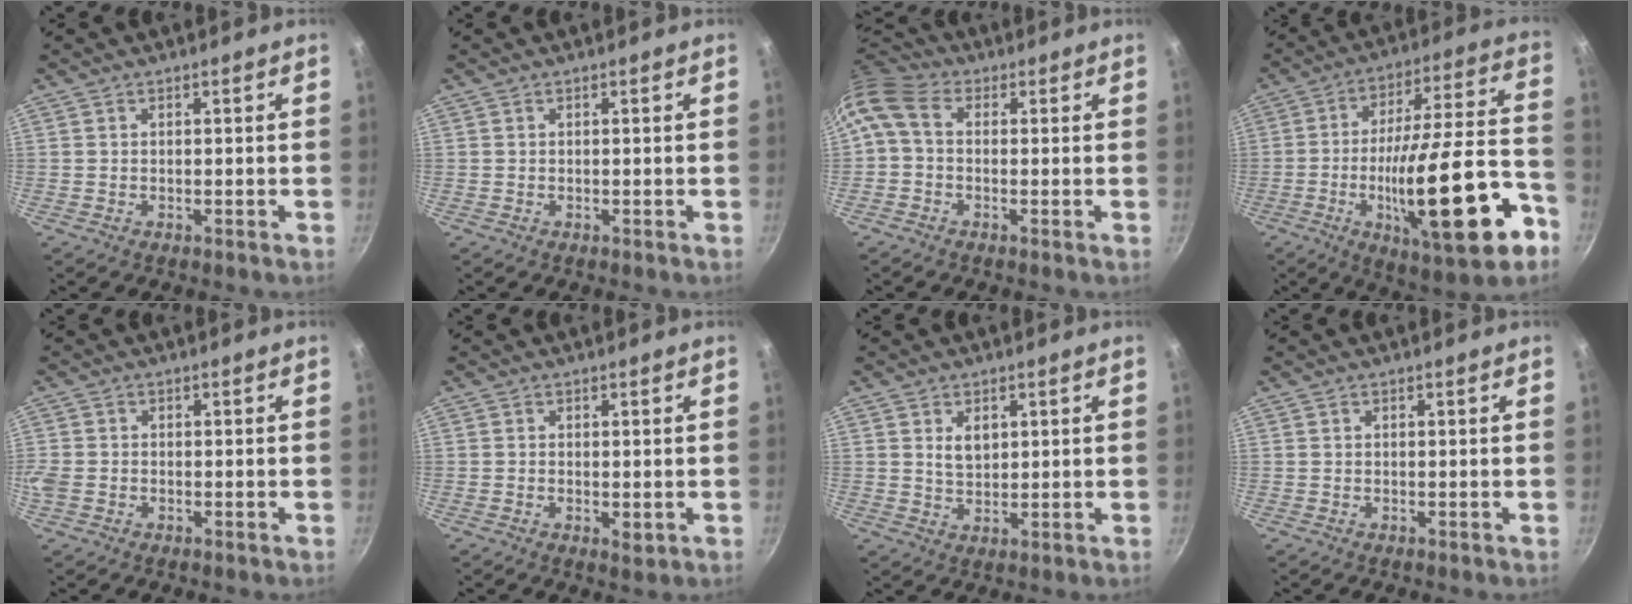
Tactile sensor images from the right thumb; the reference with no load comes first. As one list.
[{"total": 0.0}, {"total": 7.5, "force": [0.4, 5.4, 5.1], "torque": [-0.111, 0.027, -0.010]}, {"total": 26.6, "force": [-9.6, 7.5, 23.6], "torque": [-0.341, 0.034, -0.144]}, {"total": 3.5, "force": [-1.0, 2.8, 1.8], "torque": [-0.044, 0.002, -0.023]}, {"total": 1.9, "force": [-0.2, 1.0, 1.6], "torque": [-0.025, -0.006, -0.004]}, {"total": 4.0, "force": [1.4, 2.7, 2.7], "torque": [-0.038, -0.007, 0.027]}, {"total": 0.0}]